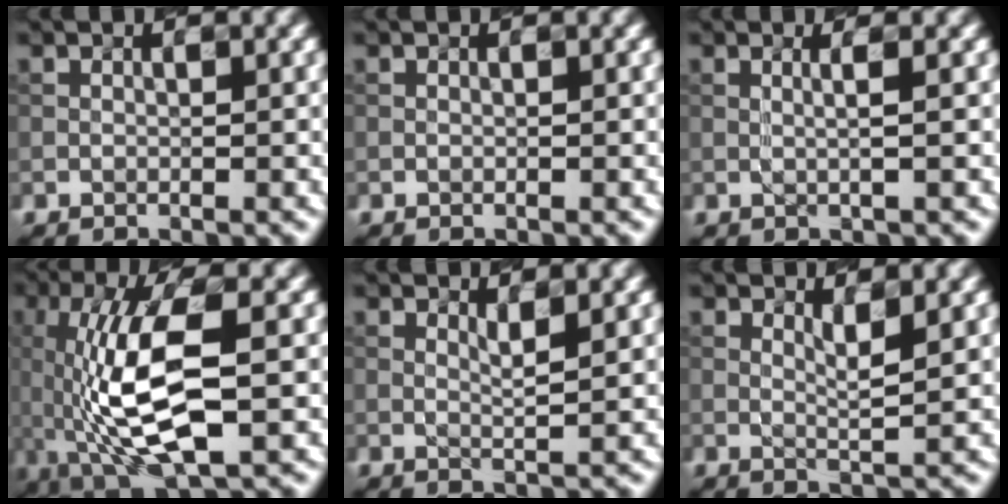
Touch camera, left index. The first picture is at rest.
{"total": 0.0}
{"total": 1.4, "force": [0.0, 0.2, 1.4], "torque": [-0.030, 0.009, 0.000]}
{"total": 9.0, "force": [-1.7, 3.0, 8.3], "torque": [-0.166, 0.014, -0.020]}
{"total": 1.2, "force": [0.5, 0.0, 1.0], "torque": [-0.019, -0.001, 0.017]}
{"total": 1.6, "force": [0.6, 0.1, 1.4], "torque": [-0.025, -0.003, 0.021]}